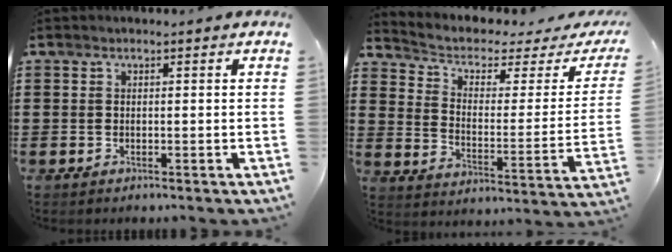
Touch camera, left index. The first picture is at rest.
{"total": 3.2, "force": [1.8, 1.6, 2.1], "torque": [-0.056, -0.016, 0.023]}